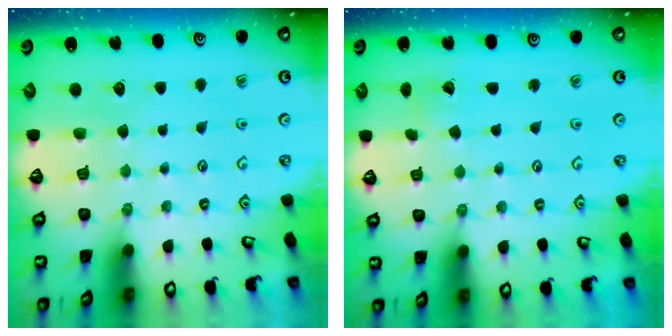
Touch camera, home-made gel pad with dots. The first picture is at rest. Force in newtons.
{"total": 2.4, "press": 2.4, "slide": 0.2}